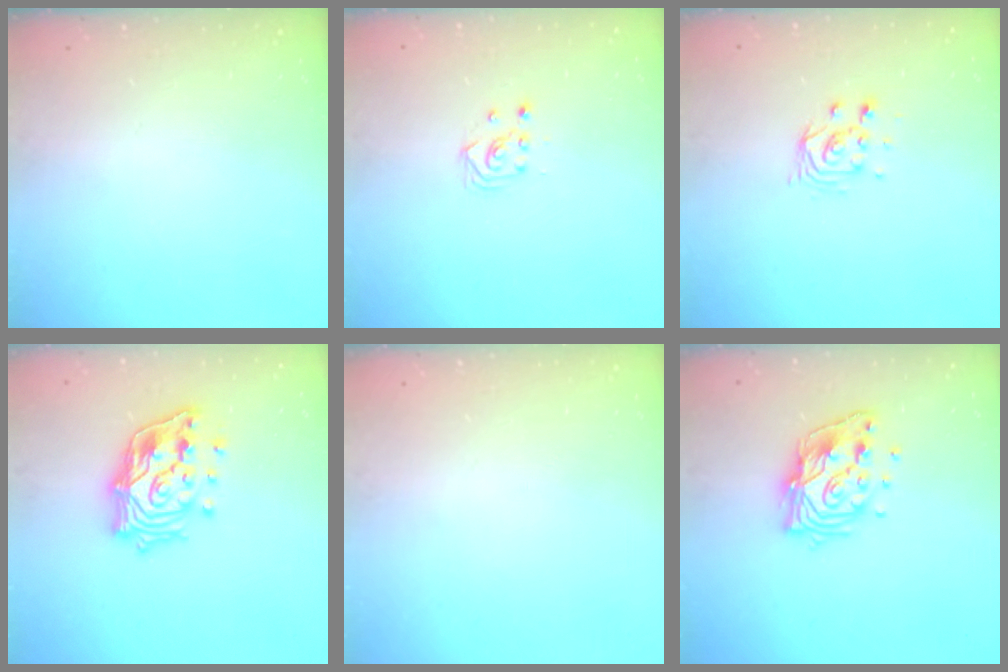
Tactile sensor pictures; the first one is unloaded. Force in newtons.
{"total": 3.4, "press": 3.4, "slide": 0.2}
{"total": 5.0, "press": 5.0, "slide": 0.1}
{"total": 17.6, "press": 17.4, "slide": 2.6}
{"total": 0.0}
{"total": 13.3, "press": 13.2, "slide": 1.5}